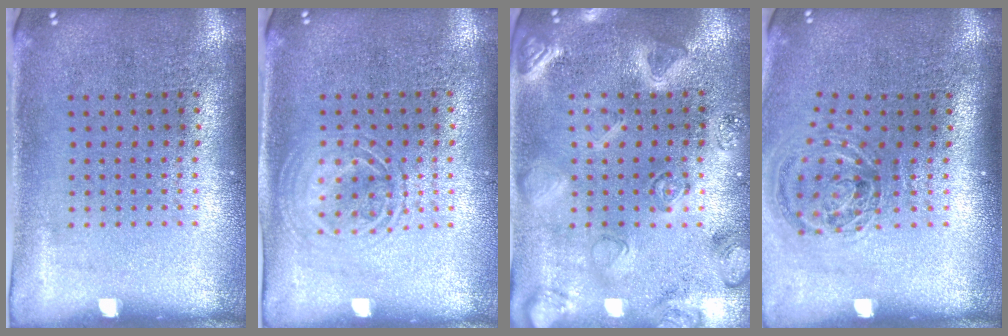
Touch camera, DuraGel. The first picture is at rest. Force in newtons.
{"total": 1.3, "press": 1.2, "slide": 0.2}
{"total": 2.9, "press": 2.9, "slide": 0.5}
{"total": 1.2, "press": 1.0, "slide": 0.6}